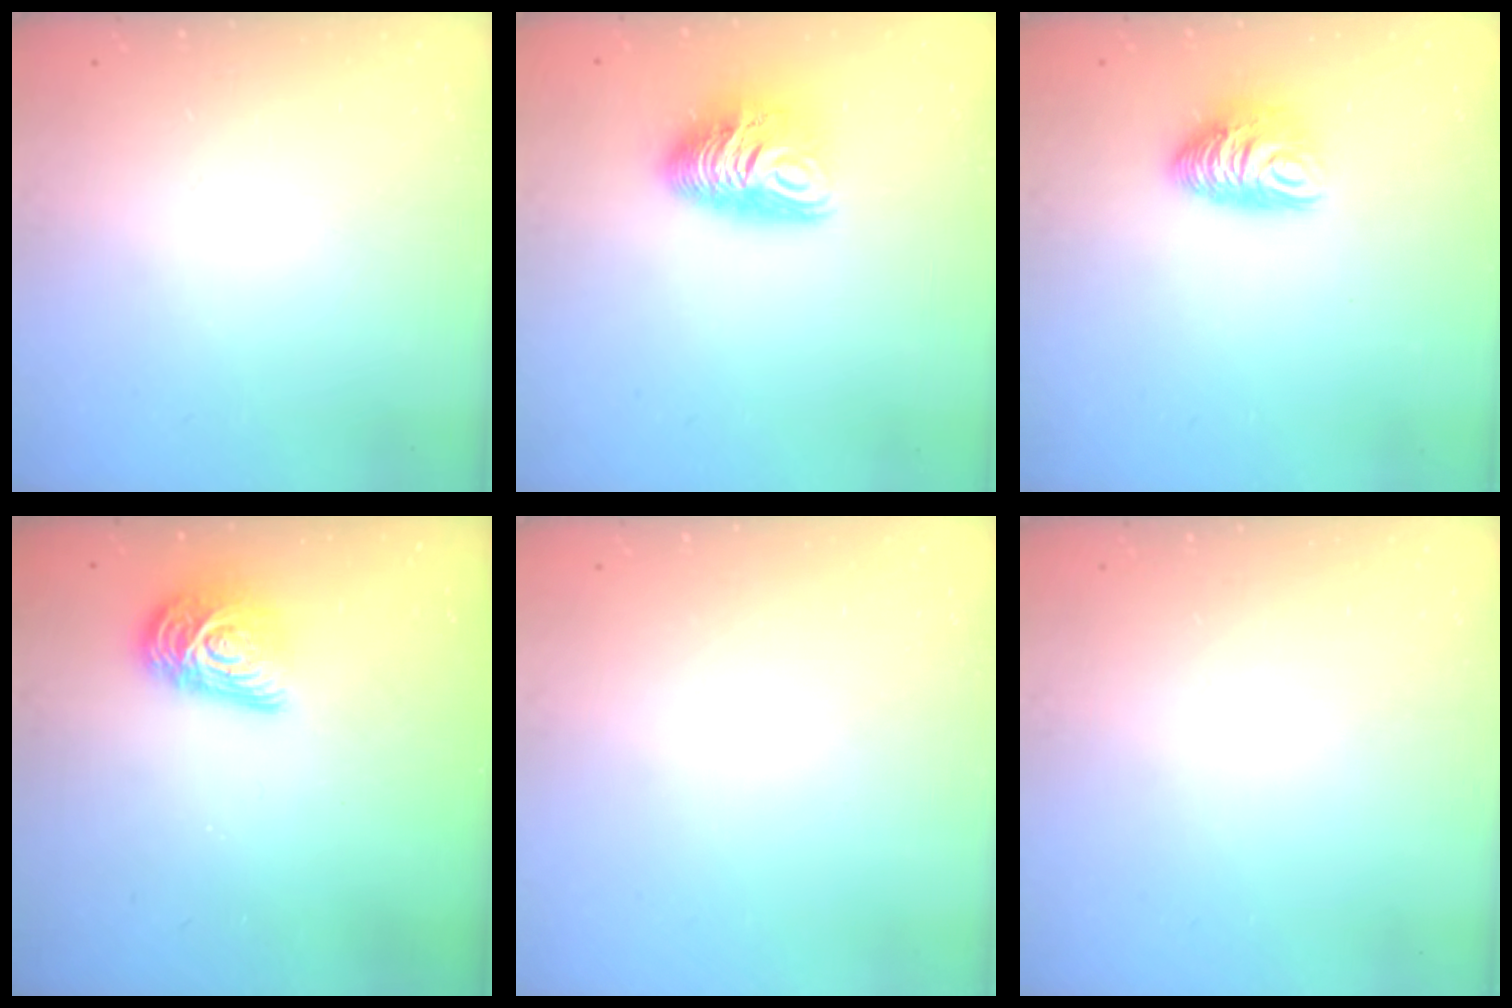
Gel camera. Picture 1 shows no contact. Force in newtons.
{"total": 10.3, "press": 10.3, "slide": 0.4}
{"total": 8.4, "press": 8.4, "slide": 0.8}
{"total": 12.6, "press": 12.6, "slide": 0.5}
{"total": 0.0}
{"total": 0.0}